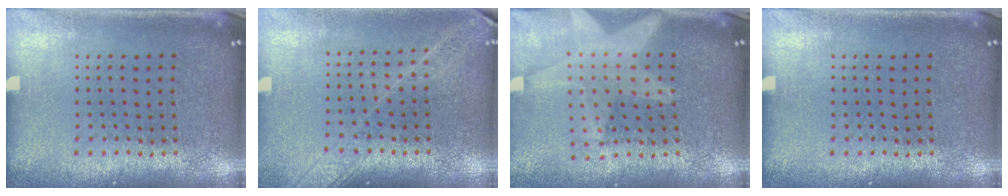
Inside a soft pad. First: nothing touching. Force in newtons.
{"total": 1.8, "press": 1.5, "slide": 1.0}
{"total": 1.9, "press": 1.6, "slide": 0.8}
{"total": 0.0}